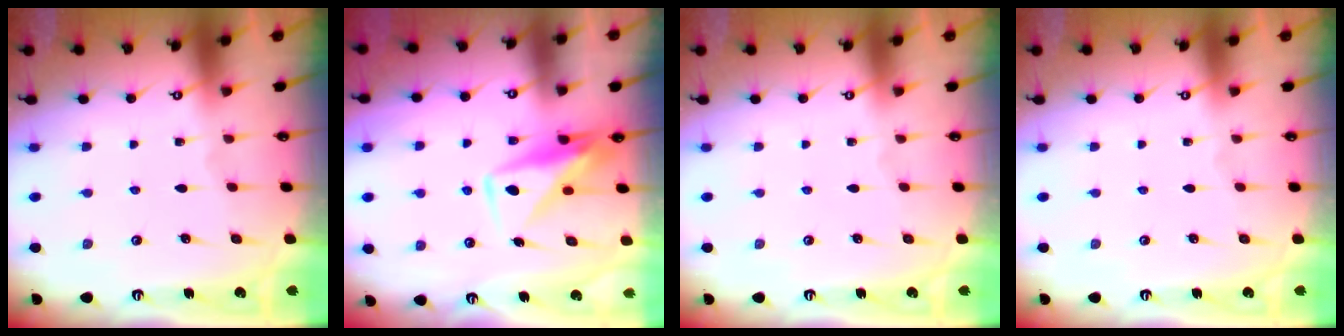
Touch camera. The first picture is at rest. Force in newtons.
{"total": 8.3, "press": 8.3, "slide": 0.9}
{"total": 0.0}
{"total": 0.0}